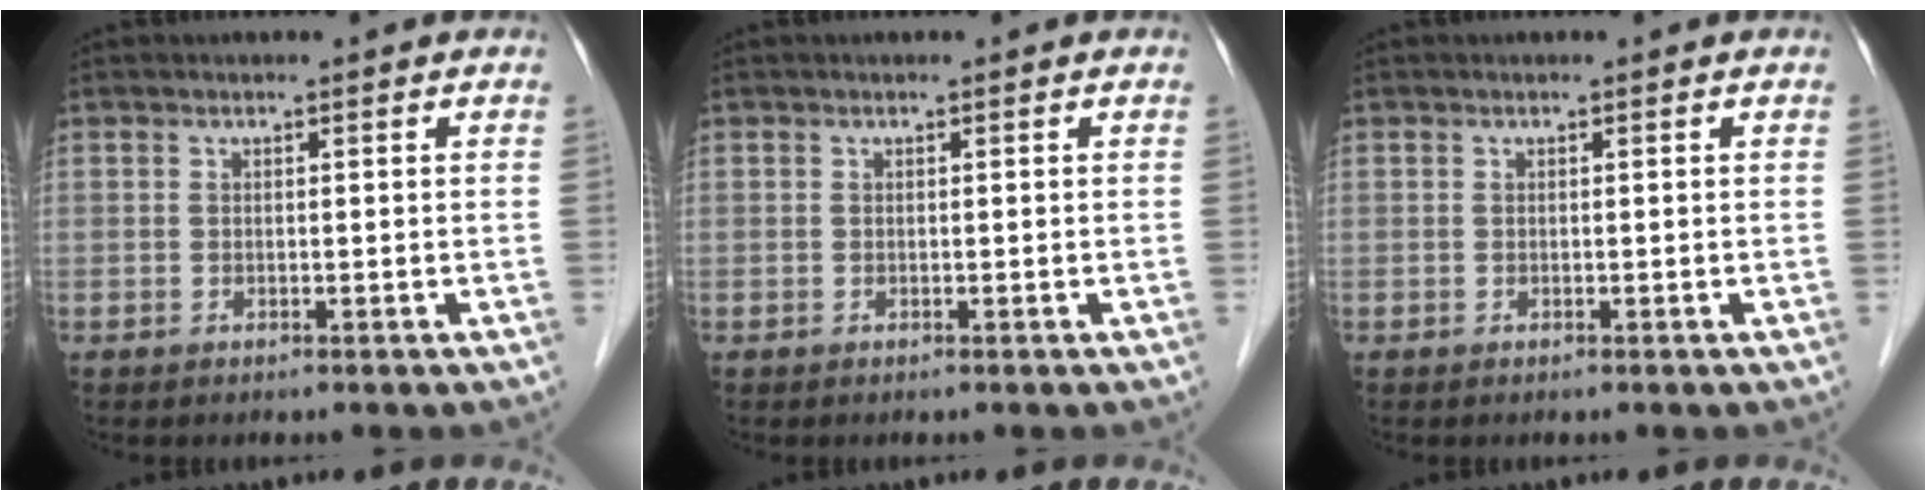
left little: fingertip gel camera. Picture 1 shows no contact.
{"total": 0.0}
{"total": 0.0}